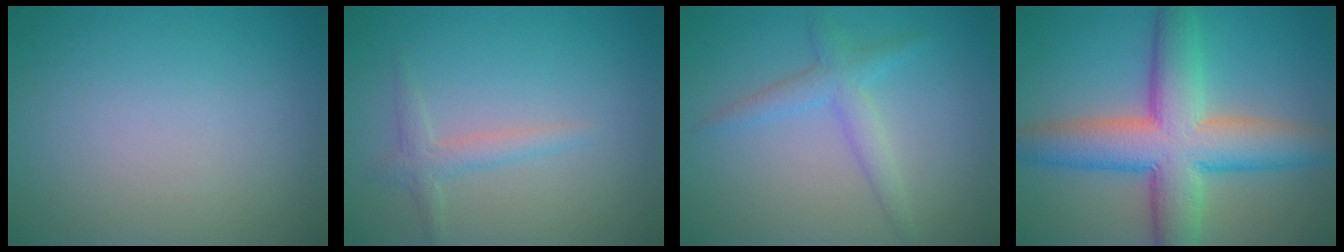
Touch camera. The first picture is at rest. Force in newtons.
{"total": 1.6, "press": 1.6, "slide": 0.1}
{"total": 2.5, "press": 2.5, "slide": 0.1}
{"total": 9.8, "press": 9.8, "slide": 0.5}